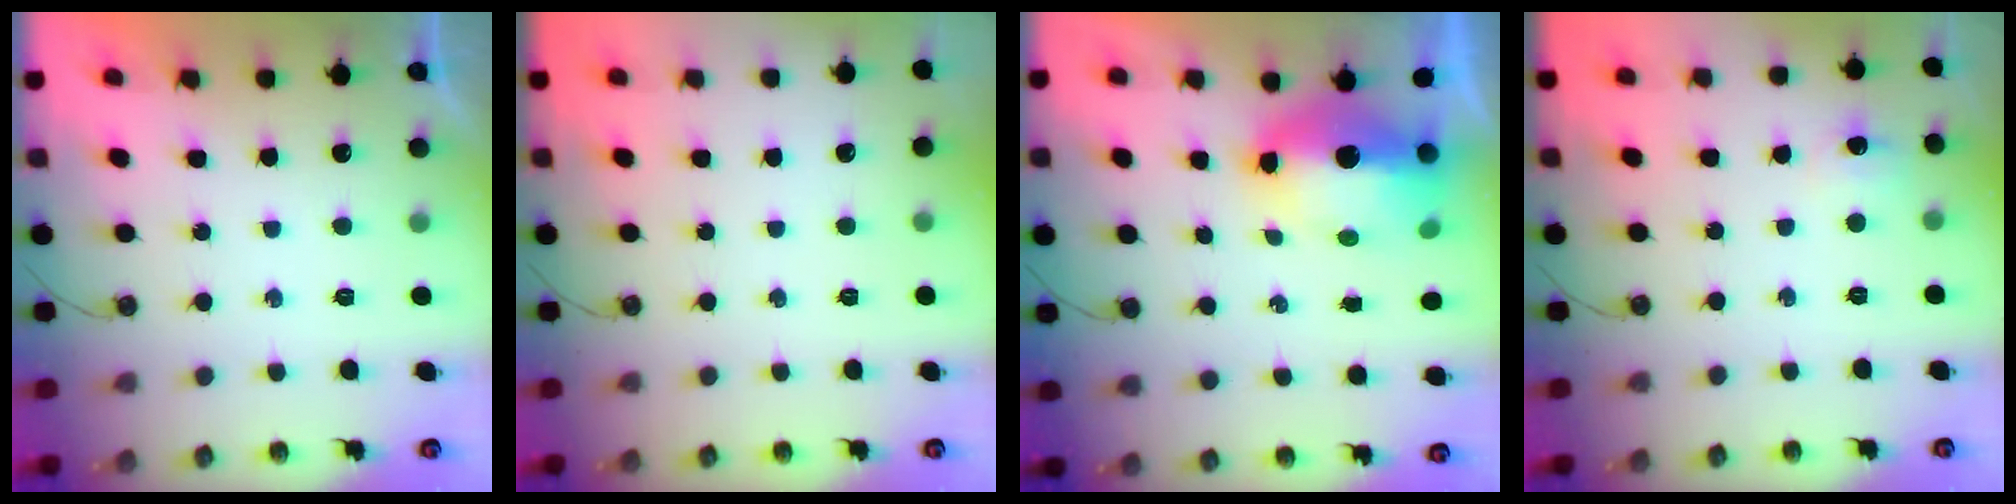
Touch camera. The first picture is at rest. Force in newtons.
{"total": 0.0}
{"total": 12.7, "press": 12.6, "slide": 1.6}
{"total": 6.0, "press": 5.9, "slide": 0.9}